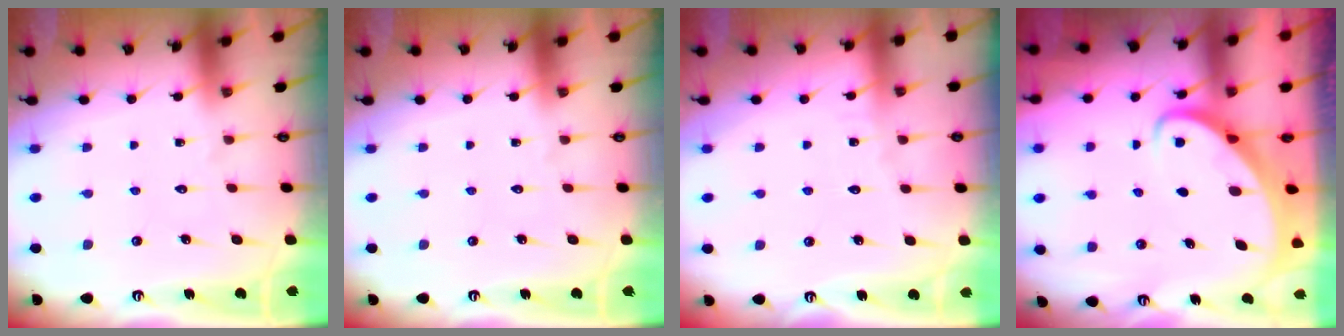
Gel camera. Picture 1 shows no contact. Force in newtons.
{"total": 0.0}
{"total": 3.1, "press": 3.1, "slide": 0.3}
{"total": 2.8, "press": 2.8, "slide": 0.4}